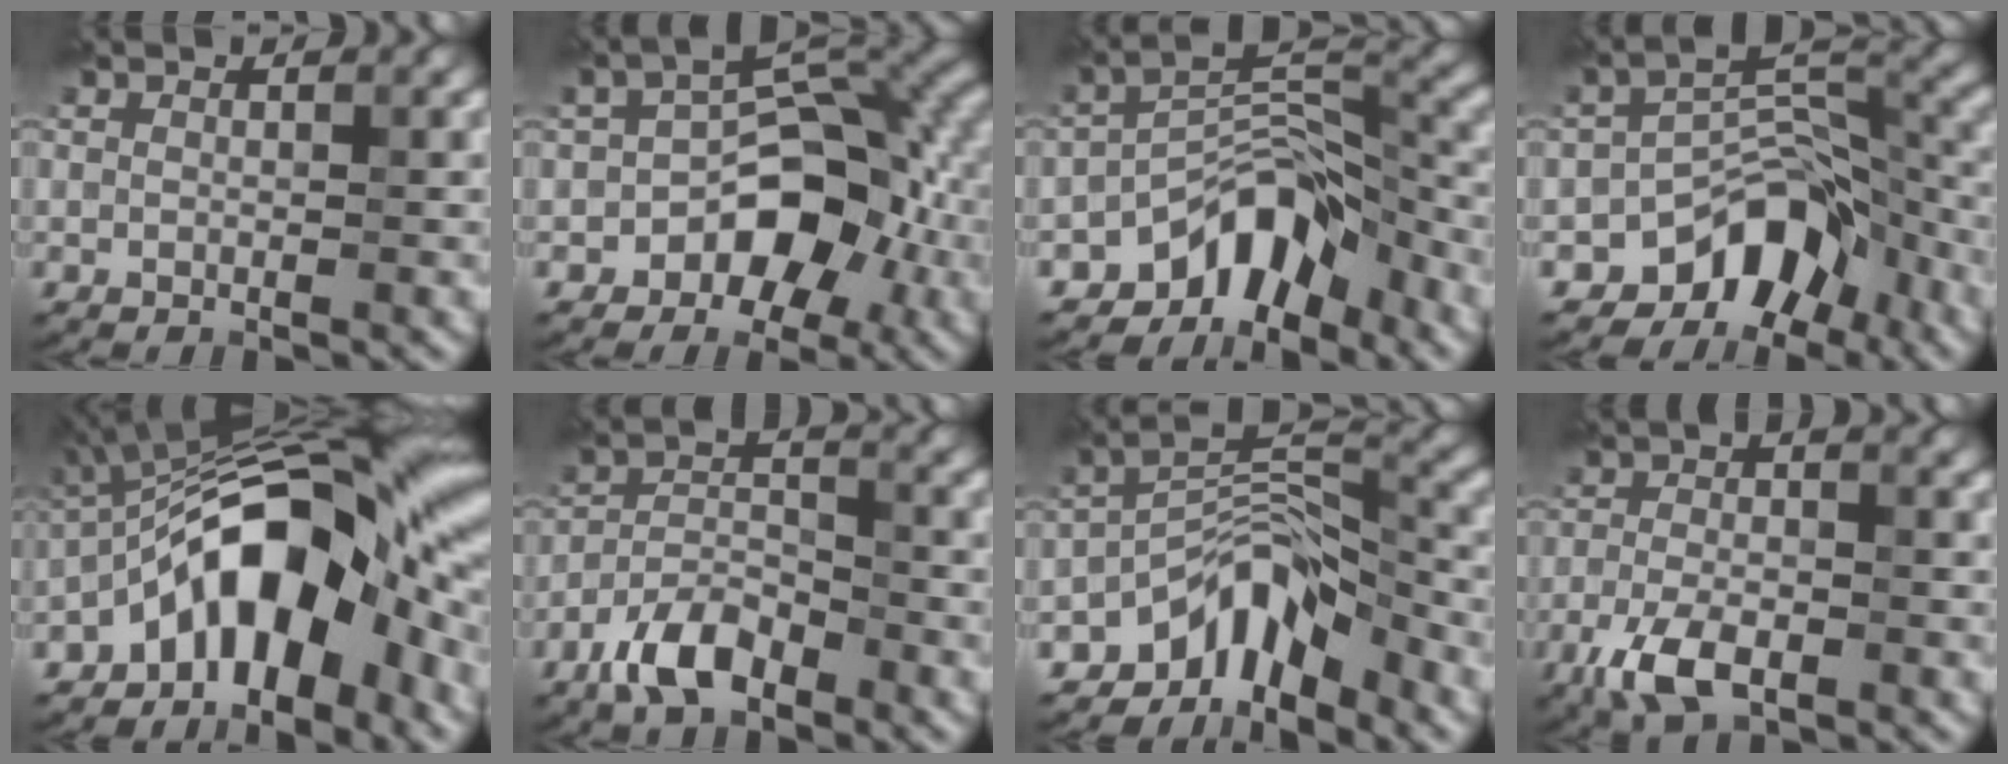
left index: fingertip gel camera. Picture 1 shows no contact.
{"total": 8.4, "force": [-2.9, 5.1, 6.0], "torque": [-0.072, 0.012, -0.054]}
{"total": 7.4, "force": [-5.1, 3.6, 4.0], "torque": [-0.043, 0.009, -0.097]}
{"total": 7.1, "force": [-4.7, 4.0, 3.5], "torque": [-0.029, 0.005, -0.084]}
{"total": 12.8, "force": [-4.1, 5.3, 10.9], "torque": [-0.159, 0.026, -0.078]}
{"total": 5.2, "force": [-3.6, 2.0, 3.2], "torque": [-0.056, 0.008, -0.074]}
{"total": 6.7, "force": [-4.7, 3.0, 3.7], "torque": [-0.044, 0.008, -0.092]}
{"total": 5.2, "force": [-2.7, 2.3, 3.8], "torque": [-0.085, -0.005, -0.055]}